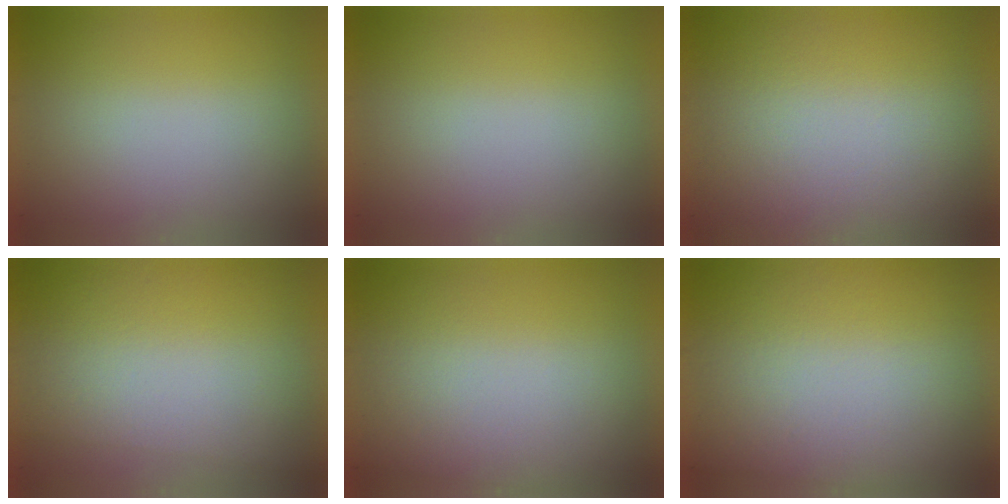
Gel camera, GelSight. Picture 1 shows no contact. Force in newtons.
{"total": 0.0}
{"total": 4.1}
{"total": 2.8}
{"total": 2.1}
{"total": 3.7}